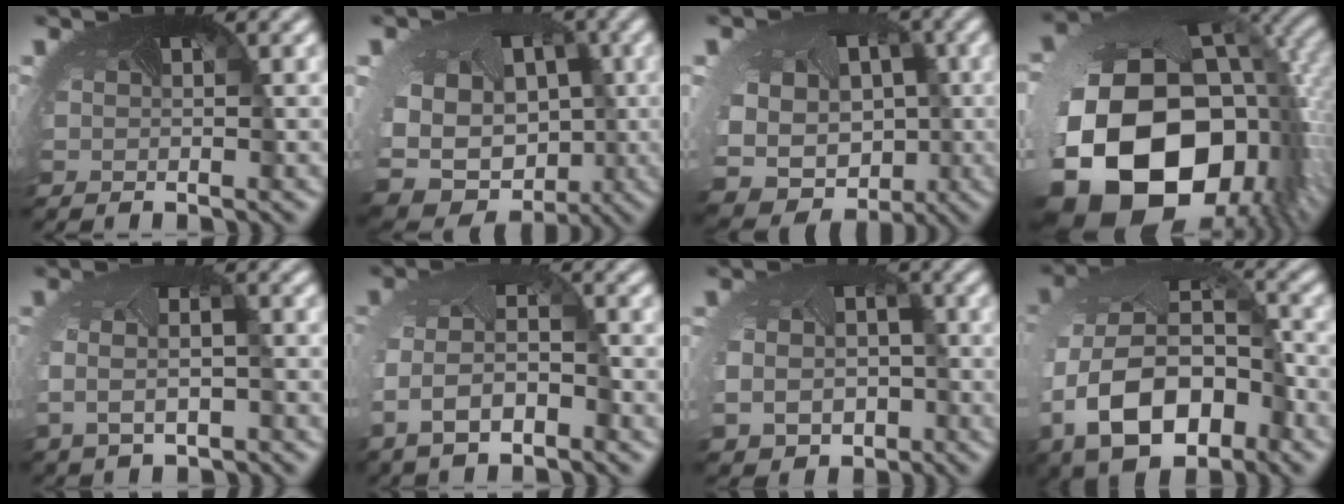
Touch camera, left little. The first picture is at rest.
{"total": 14.7, "force": [-0.9, 12.0, 8.5], "torque": [-0.188, -0.028, -0.005]}
{"total": 13.5, "force": [-1.0, 11.3, 7.2], "torque": [-0.162, -0.036, -0.010]}
{"total": 21.5, "force": [-4.7, 15.8, 13.8], "torque": [-0.298, -0.110, -0.043]}
{"total": 4.6, "force": [-0.6, 2.9, 3.6], "torque": [-0.076, -0.011, 0.004]}
{"total": 5.3, "force": [-1.7, 2.8, 4.2], "torque": [-0.098, -0.012, -0.037]}
{"total": 8.7, "force": [-1.8, 7.3, 4.4], "torque": [-0.094, -0.045, -0.028]}
{"total": 12.0, "force": [-3.9, 7.4, 8.6], "torque": [-0.192, -0.025, -0.065]}